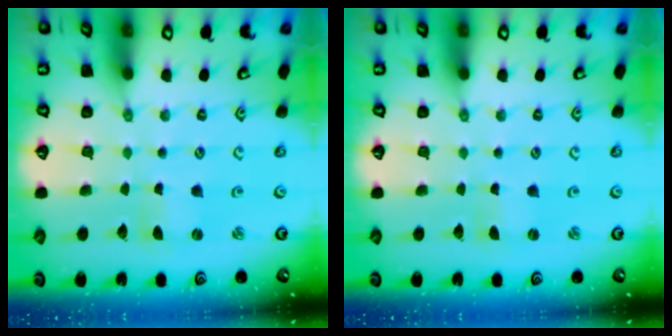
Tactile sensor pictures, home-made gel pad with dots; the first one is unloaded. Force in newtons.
{"total": 0.0}